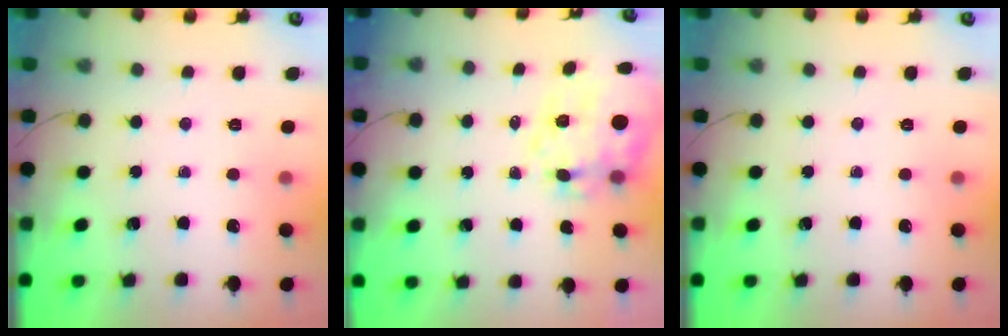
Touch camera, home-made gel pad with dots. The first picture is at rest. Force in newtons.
{"total": 6.2, "press": 5.3, "slide": 3.2}
{"total": 0.0}